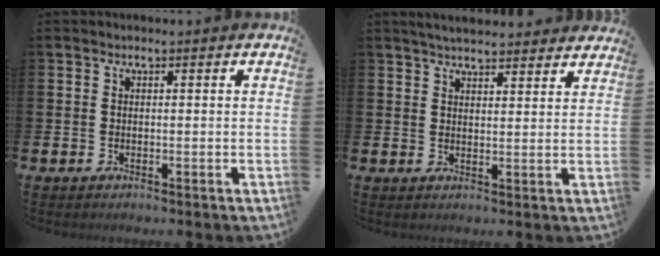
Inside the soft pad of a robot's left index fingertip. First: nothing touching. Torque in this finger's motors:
{"motor_torque": [0.86, -1.28, 0.13, 0.02]}